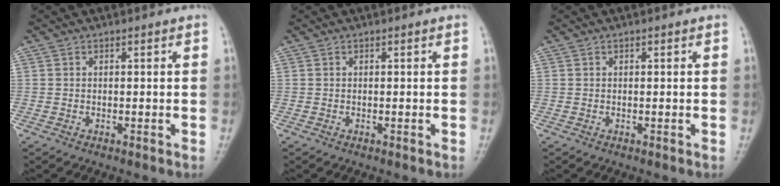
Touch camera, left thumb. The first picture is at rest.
{"total": 0.0}
{"total": 0.0}